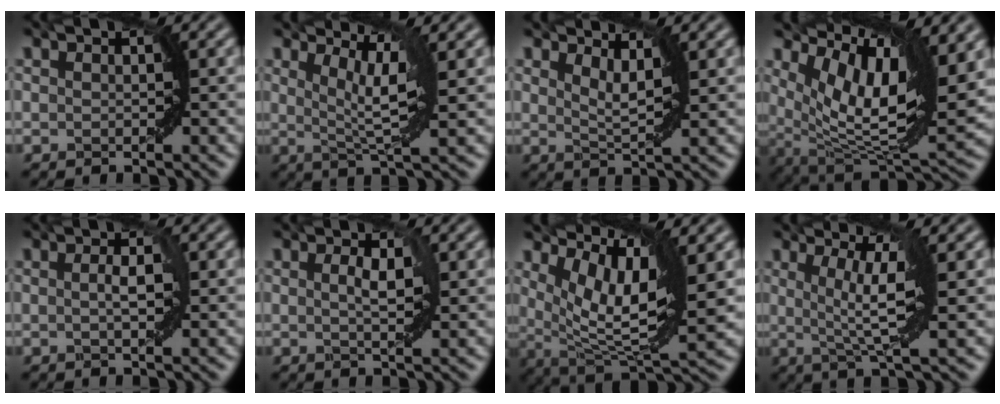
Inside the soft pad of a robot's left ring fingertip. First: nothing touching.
{"total": 3.9, "force": [1.1, 0.6, 3.7], "torque": [-0.068, 0.001, 0.027]}
{"total": 1.9, "force": [1.4, 0.4, 1.3], "torque": [-0.031, 0.002, 0.028]}
{"total": 10.7, "force": [5.5, 3.4, 8.6], "torque": [-0.162, 0.011, 0.107]}
{"total": 1.1, "force": [-0.5, 0.1, 1.0], "torque": [-0.013, 0.002, -0.003]}
{"total": 1.0, "force": [-0.2, 0.1, 1.0], "torque": [-0.019, 0.005, 0.003]}
{"total": 7.4, "force": [3.2, 2.3, 6.3], "torque": [-0.124, 0.002, 0.068]}
{"total": 4.7, "force": [0.2, 0.5, 4.6], "torque": [-0.086, 0.001, 0.011]}